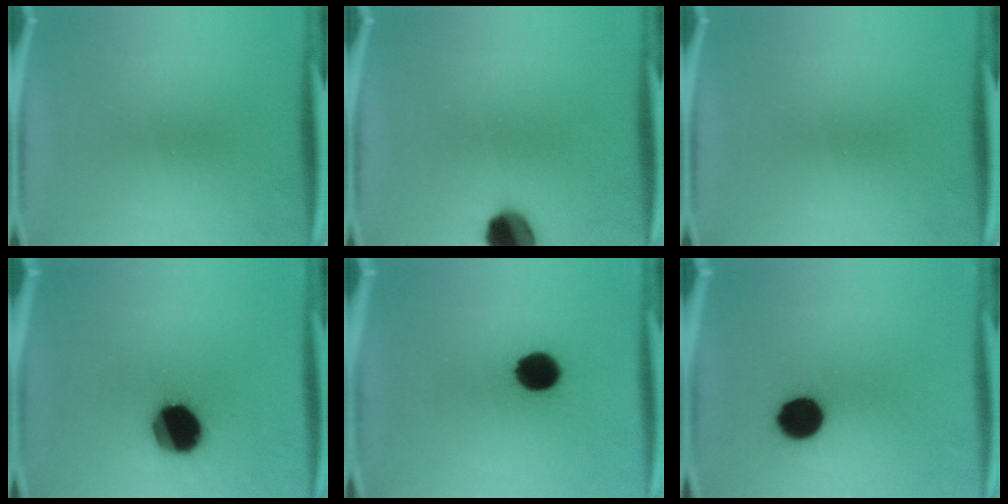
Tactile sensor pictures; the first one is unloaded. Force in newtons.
{"total": 9.2}
{"total": 0.0}
{"total": 16.6}
{"total": 10.1}
{"total": 11.1}